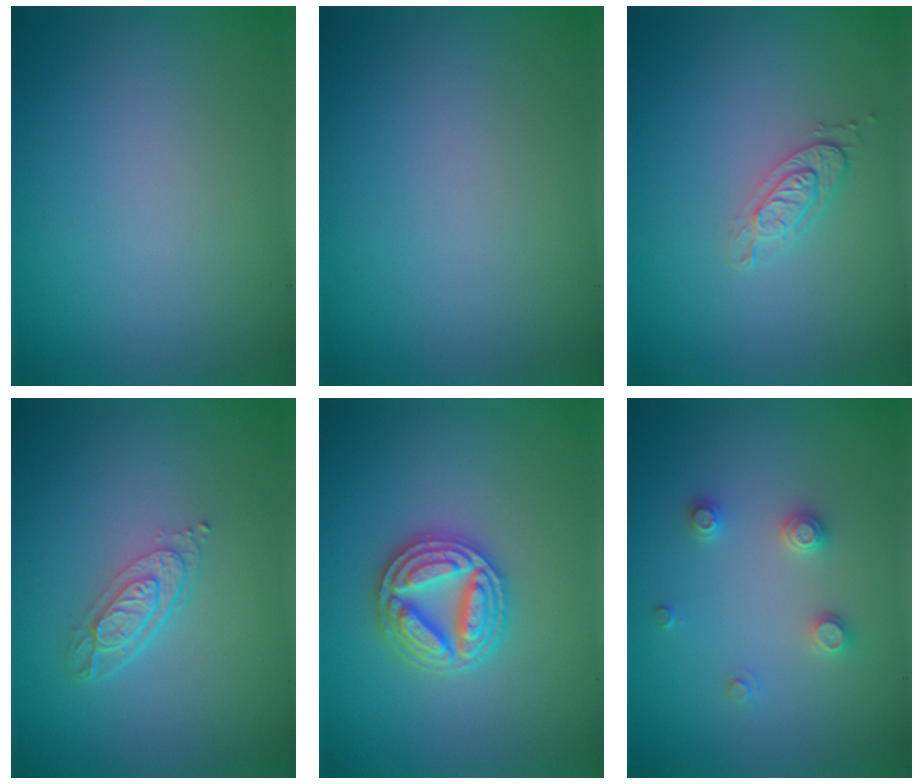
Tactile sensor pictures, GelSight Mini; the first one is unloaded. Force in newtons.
{"total": 0.0}
{"total": 2.4, "press": 1.9, "slide": 1.4}
{"total": 3.4, "press": 2.6, "slide": 2.2}
{"total": 4.5, "press": 4.4, "slide": 0.7}
{"total": 2.0, "press": 2.0, "slide": 0.2}